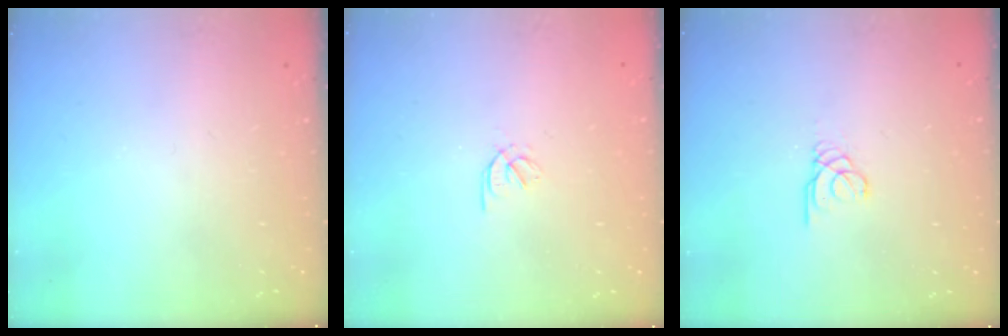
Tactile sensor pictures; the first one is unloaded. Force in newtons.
{"total": 1.5, "press": 1.4, "slide": 0.5}
{"total": 1.7, "press": 1.7, "slide": 0.2}